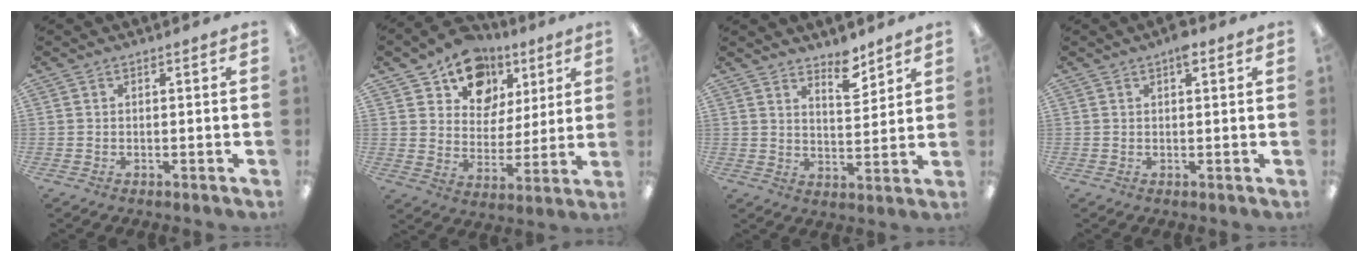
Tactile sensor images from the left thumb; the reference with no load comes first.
{"total": 13.4, "force": [8.6, 9.6, 3.7], "torque": [-0.067, -0.052, 0.164]}
{"total": 6.9, "force": [5.7, 2.5, 2.9], "torque": [-0.023, -0.044, 0.096]}
{"total": 3.3, "force": [1.8, 1.2, 2.4], "torque": [-0.029, -0.004, 0.026]}